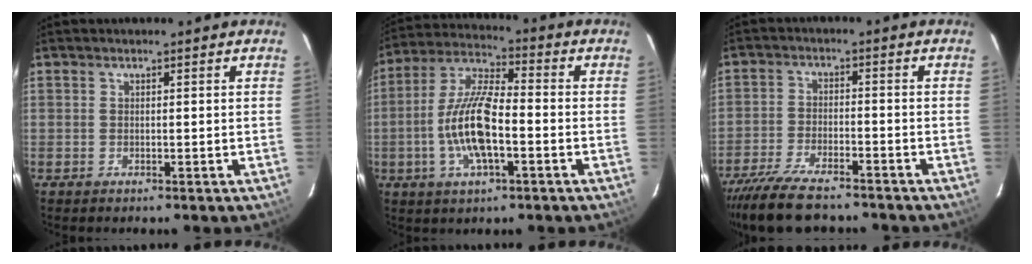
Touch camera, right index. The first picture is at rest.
{"total": 12.8, "force": [-3.3, 4.2, 11.6], "torque": [-0.244, 0.002, -0.066]}
{"total": 12.6, "force": [-10.7, 3.3, 5.8], "torque": [-0.134, -0.023, -0.184]}